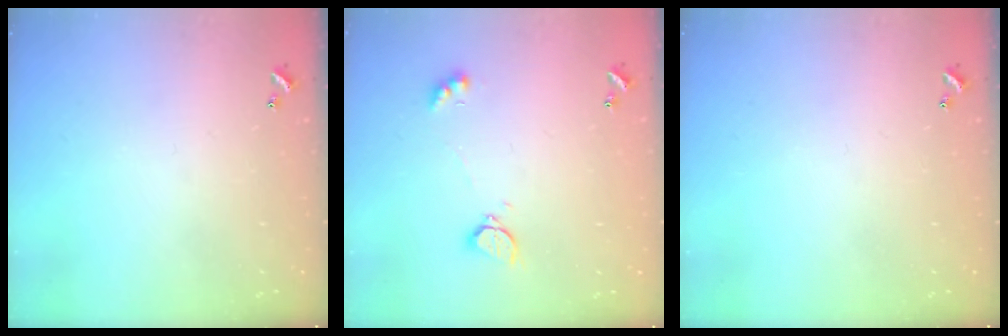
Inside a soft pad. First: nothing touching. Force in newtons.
{"total": 2.1, "press": 2.0, "slide": 0.5}
{"total": 0.0}